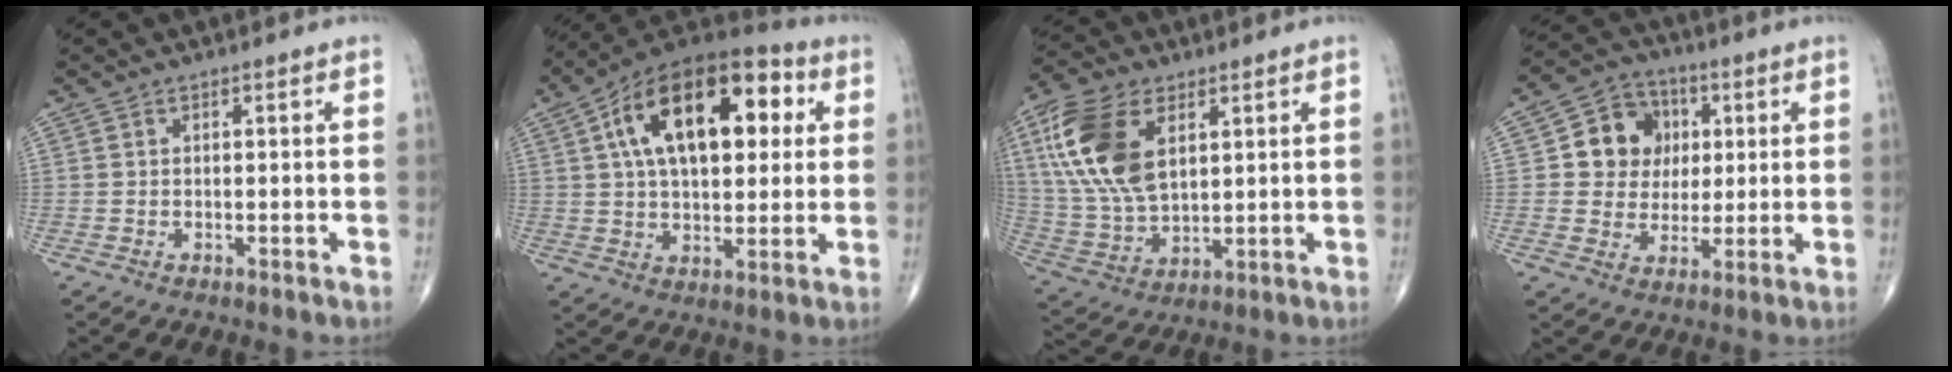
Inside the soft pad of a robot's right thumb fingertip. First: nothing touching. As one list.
[{"total": 22.8, "force": [6.2, 12.1, 18.4], "torque": [-0.271, 0.020, 0.088]}, {"total": 17.3, "force": [5.9, 9.7, 13.0], "torque": [-0.268, -0.015, 0.116]}, {"total": 10.8, "force": [2.1, 9.7, 4.3], "torque": [-0.020, 0.004, 0.032]}]